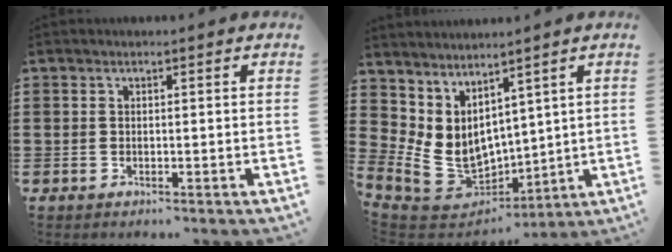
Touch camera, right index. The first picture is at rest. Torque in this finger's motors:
{"motor_torque": [1.04, 1.09, 0.28, 0.04]}